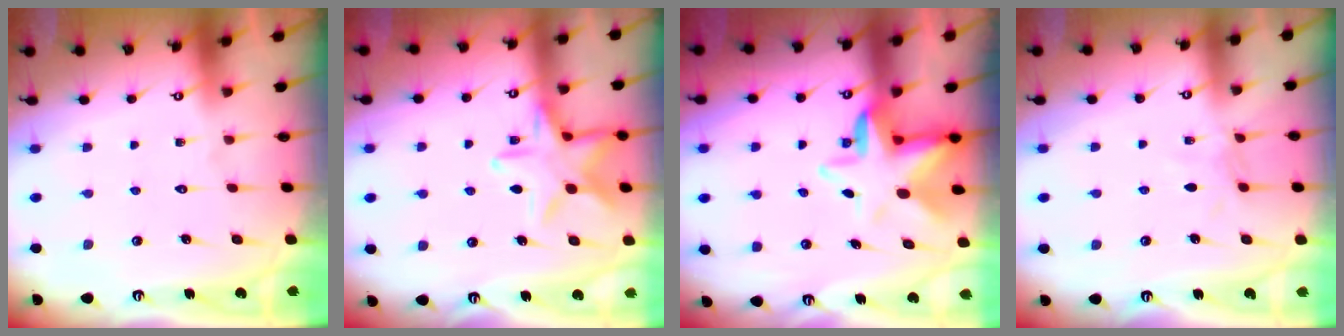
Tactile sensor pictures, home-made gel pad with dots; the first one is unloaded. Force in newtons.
{"total": 14.9, "press": 14.8, "slide": 1.0}
{"total": 8.6, "press": 8.4, "slide": 1.5}
{"total": 4.7, "press": 4.6, "slide": 0.6}